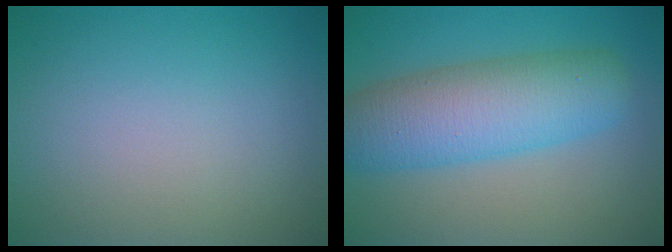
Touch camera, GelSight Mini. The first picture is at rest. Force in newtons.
{"total": 7.7, "press": 7.7, "slide": 0.2}